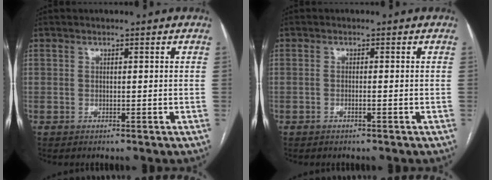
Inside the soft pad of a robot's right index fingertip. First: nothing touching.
{"total": 0.7, "force": [-0.4, 0.0, 0.6], "torque": [-0.016, 0.001, -0.003]}